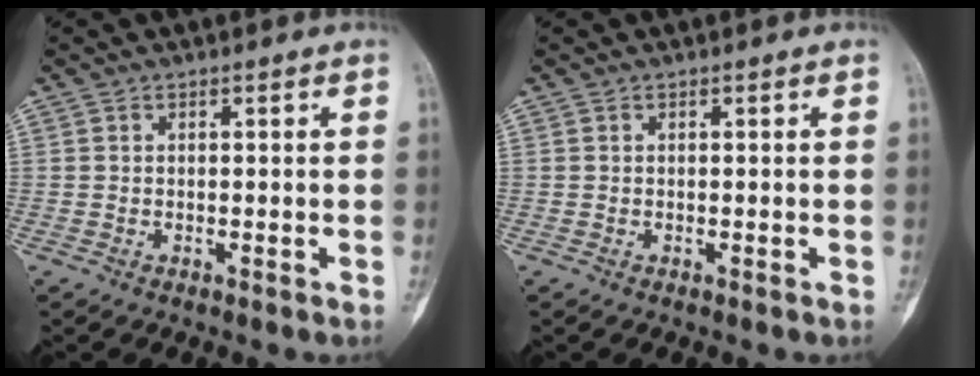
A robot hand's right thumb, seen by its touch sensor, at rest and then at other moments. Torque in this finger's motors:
{"motor_torque": [0.25, 0.33, -0.17, -0.10, 0.02]}